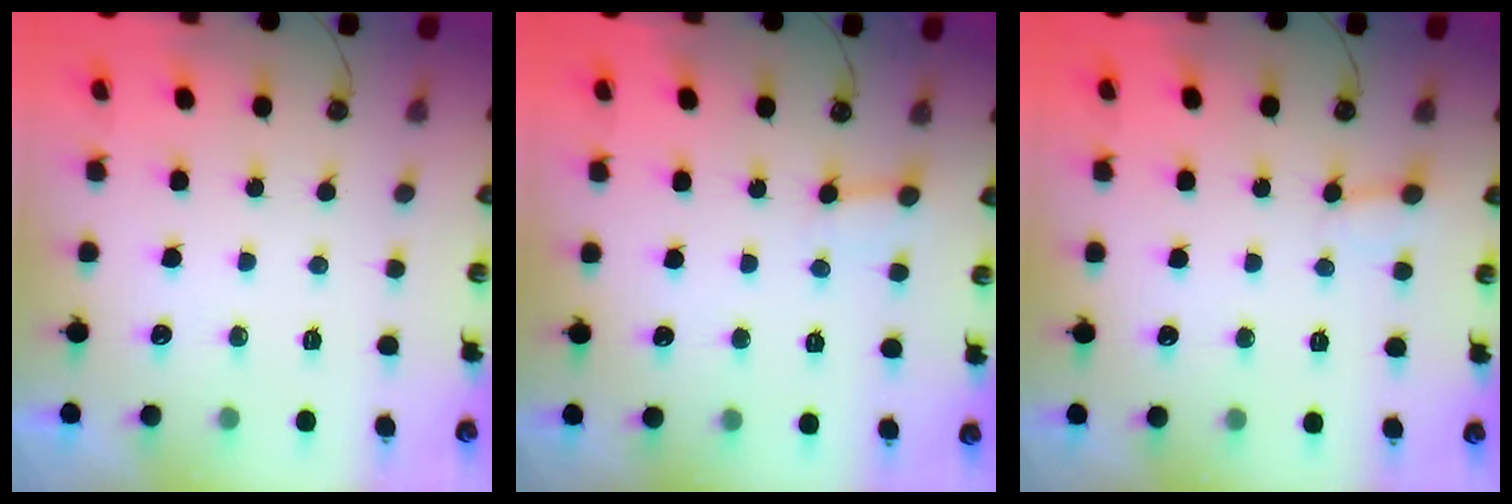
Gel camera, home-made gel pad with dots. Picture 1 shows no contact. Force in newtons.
{"total": 3.5, "press": 3.4, "slide": 0.5}
{"total": 1.7, "press": 1.7, "slide": 0.0}